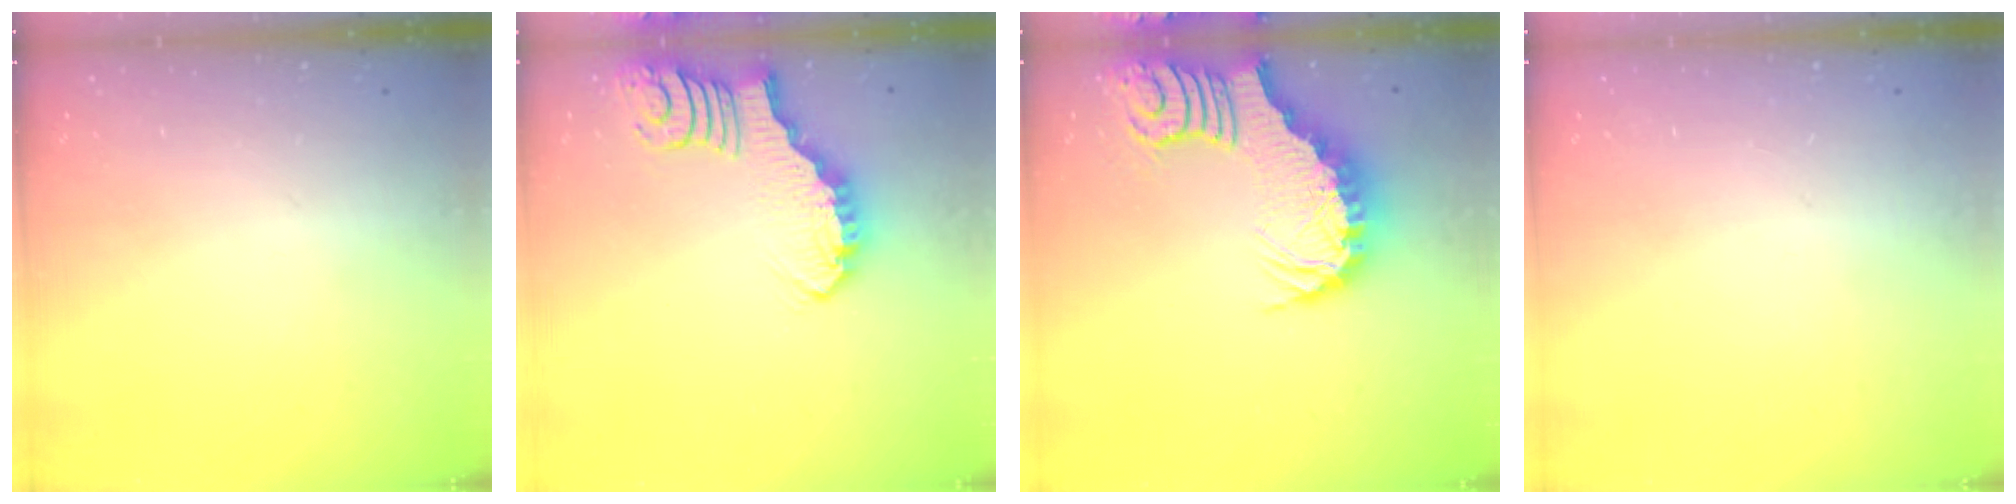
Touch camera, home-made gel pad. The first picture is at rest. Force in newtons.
{"total": 2.4, "press": 2.4, "slide": 0.3}
{"total": 3.8, "press": 3.7, "slide": 0.7}
{"total": 0.0}